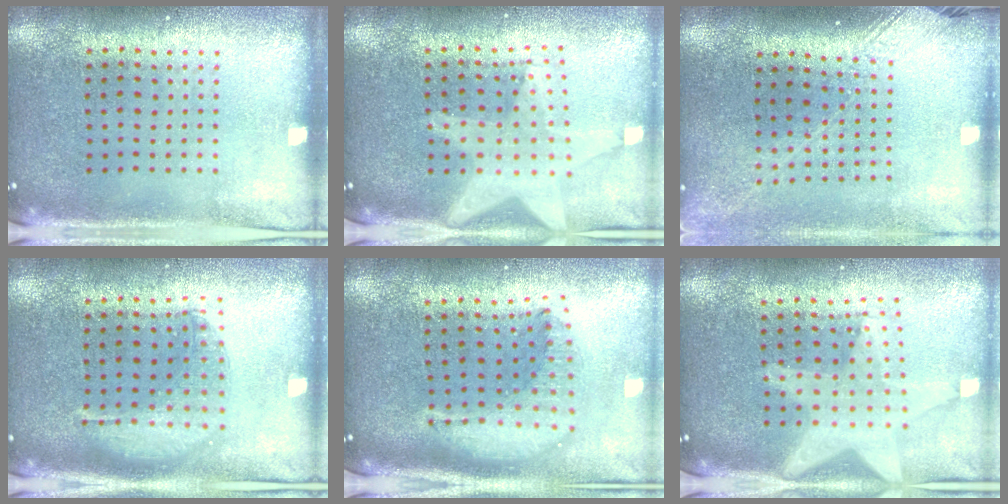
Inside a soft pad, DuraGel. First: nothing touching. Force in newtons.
{"total": 2.1, "press": 1.8, "slide": 1.1}
{"total": 1.8, "press": 1.4, "slide": 1.1}
{"total": 1.4, "press": 1.3, "slide": 0.5}
{"total": 1.8, "press": 1.5, "slide": 0.9}
{"total": 2.1, "press": 1.8, "slide": 1.1}